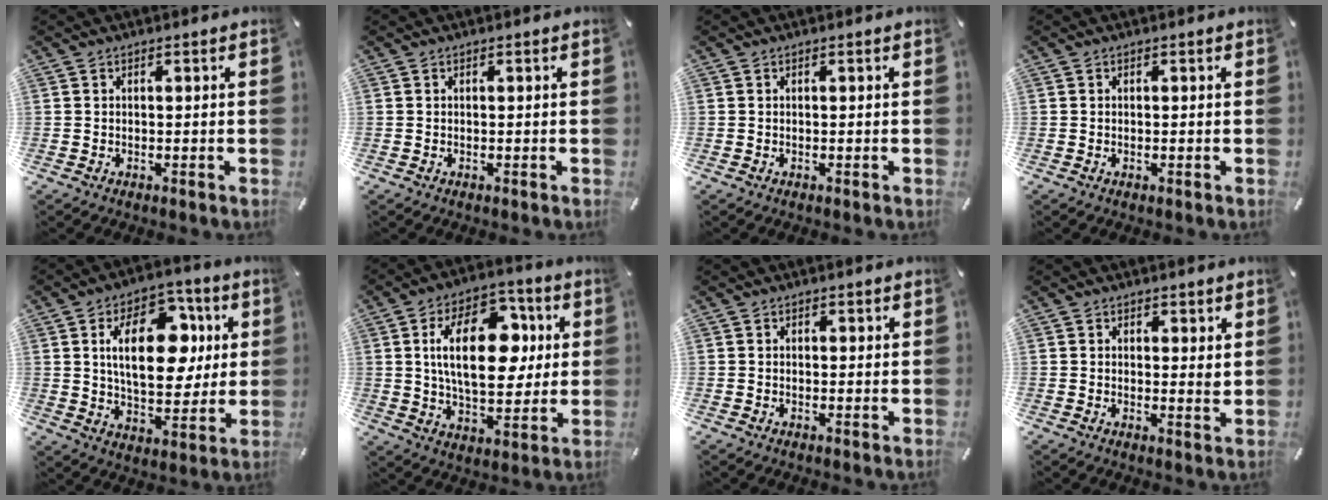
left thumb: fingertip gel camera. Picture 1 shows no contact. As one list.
[{"total": 0.0}, {"total": 0.0}, {"total": 0.0}, {"total": 18.8, "force": [4.9, 11.2, 14.3], "torque": [-0.231, 0.004, 0.080]}, {"total": 20.1, "force": [4.1, 11.5, 16.0], "torque": [-0.264, 0.008, 0.066]}, {"total": 0.7, "force": [0.3, 0.6, 0.2], "torque": [0.005, -0.001, 0.004]}, {"total": 2.3, "force": [1.5, 1.4, 0.9], "torque": [-0.004, -0.007, 0.026]}]